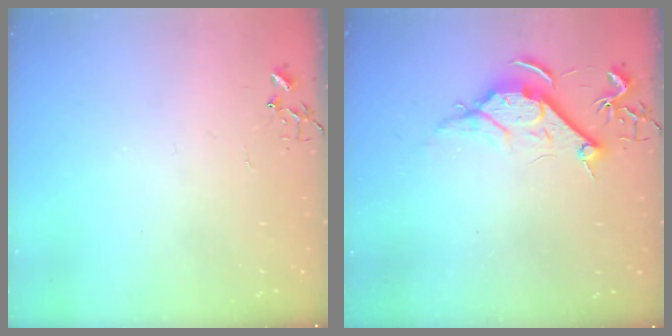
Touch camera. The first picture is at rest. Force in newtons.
{"total": 9.7, "press": 9.7, "slide": 0.7}